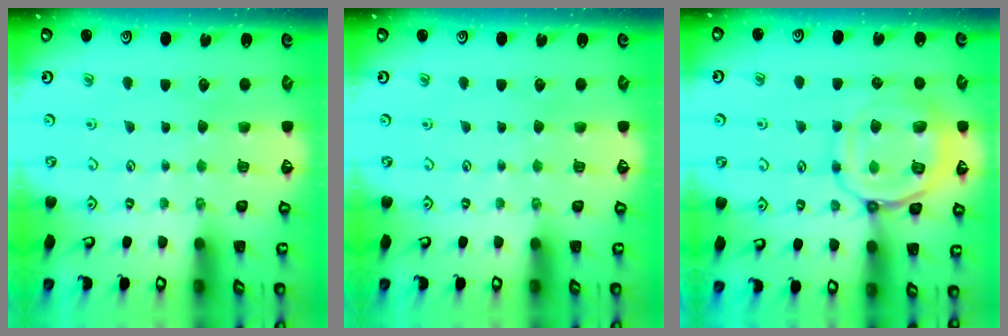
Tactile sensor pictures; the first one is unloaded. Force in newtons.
{"total": 0.0}
{"total": 14.2, "press": 14.1, "slide": 1.6}